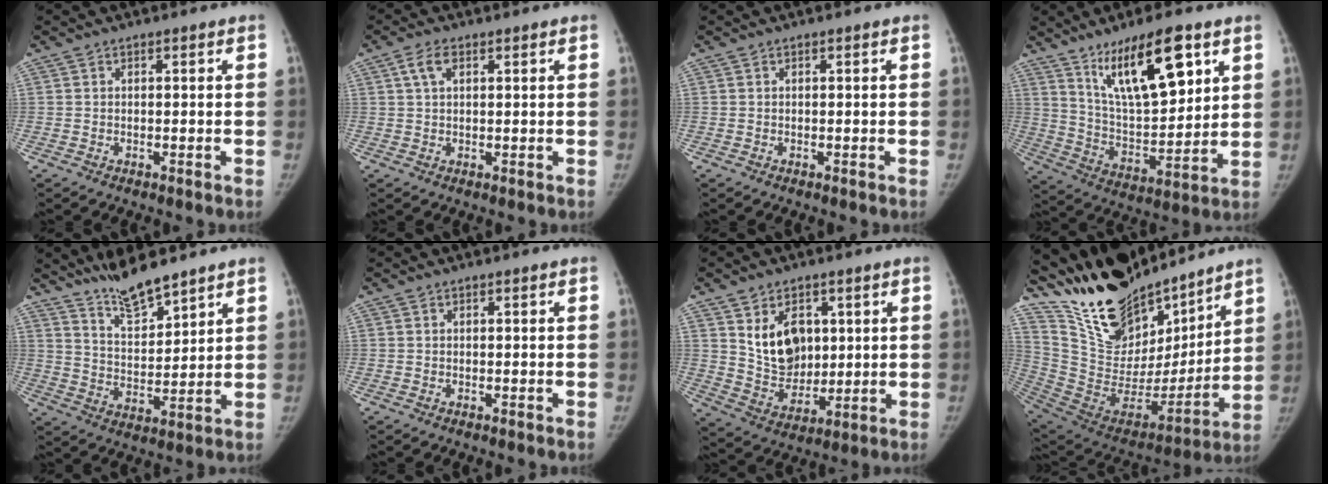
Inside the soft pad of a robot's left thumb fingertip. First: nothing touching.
{"total": 3.3, "force": [1.5, 1.7, 2.5], "torque": [-0.050, 0.008, 0.030]}
{"total": 0.0}
{"total": 17.4, "force": [9.5, 6.0, 13.3], "torque": [-0.190, -0.050, 0.175]}
{"total": 9.6, "force": [8.3, 1.7, 4.6], "torque": [-0.066, -0.059, 0.157]}
{"total": 0.0}
{"total": 10.9, "force": [3.6, 7.8, 6.7], "torque": [-0.077, -0.029, 0.080]}
{"total": 27.1, "force": [22.2, 10.5, 11.7], "torque": [-0.175, -0.101, 0.384]}